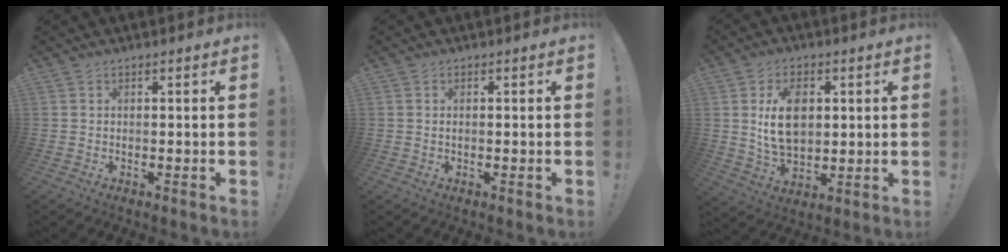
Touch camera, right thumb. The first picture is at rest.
{"total": 0.7, "force": [0.1, 0.3, 0.6], "torque": [-0.012, 0.002, 0.002]}
{"total": 12.8, "force": [2.6, 8.6, 9.2], "torque": [-0.147, 0.000, 0.044]}